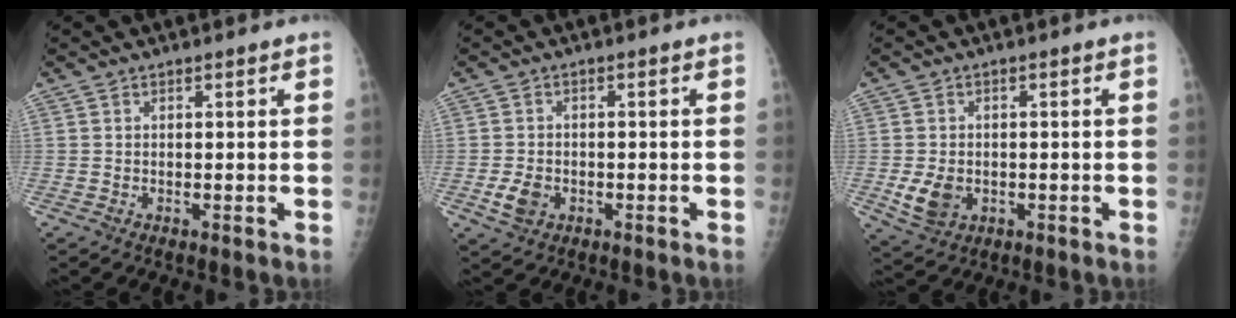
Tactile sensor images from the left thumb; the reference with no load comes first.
{"total": 4.1, "force": [-1.4, 3.0, 2.4], "torque": [-0.040, 0.002, -0.023]}
{"total": 5.7, "force": [-1.2, 4.3, 3.5], "torque": [-0.060, -0.002, -0.012]}